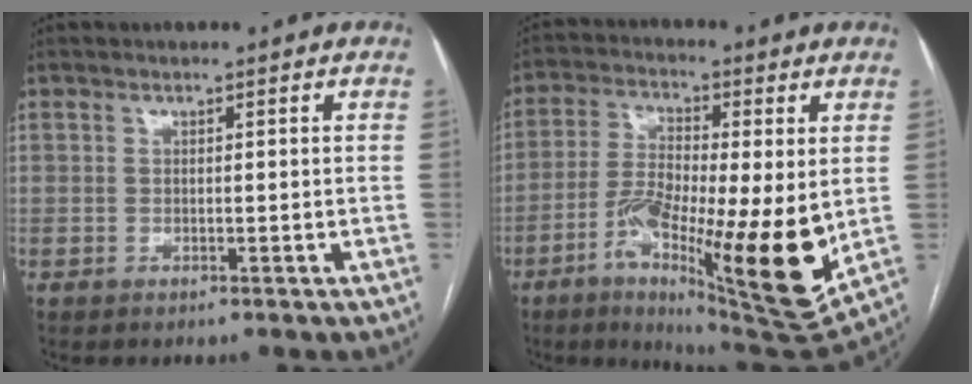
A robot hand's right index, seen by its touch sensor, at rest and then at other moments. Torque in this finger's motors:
{"motor_torque": [0.70, 0.25, 0.85, 0.21]}